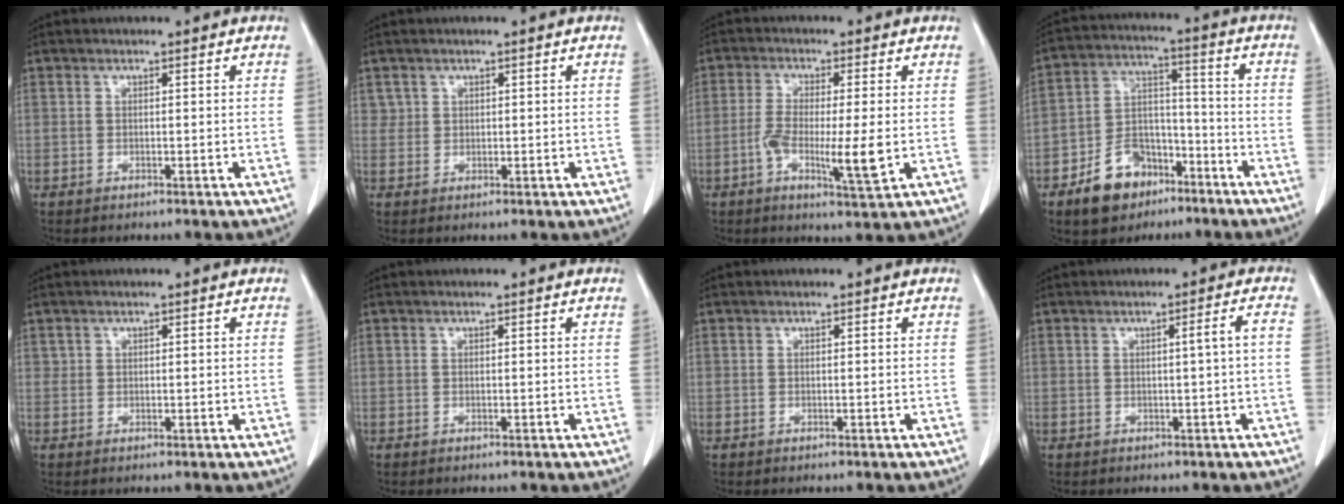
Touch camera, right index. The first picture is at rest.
{"total": 1.6, "force": [0.9, 1.3, -0.1], "torque": [0.019, 0.002, 0.011]}
{"total": 7.9, "force": [-1.8, 0.9, 7.7], "torque": [-0.134, -0.014, -0.035]}
{"total": 10.5, "force": [-6.2, 7.0, 4.7], "torque": [-0.086, 0.024, -0.101]}
{"total": 0.7, "force": [0.4, 0.6, 0.1], "torque": [0.008, 0.001, 0.006]}
{"total": 0.0}
{"total": 0.0}
{"total": 2.1, "force": [-0.2, -0.5, 2.1], "torque": [-0.031, 0.002, 0.001]}